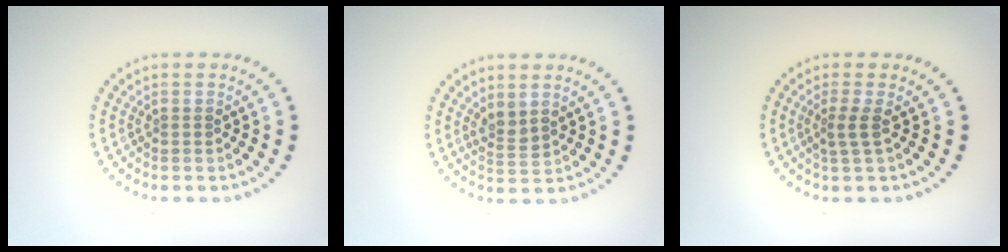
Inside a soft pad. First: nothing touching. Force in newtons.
{"total": 1.5, "press": 1.3, "slide": 0.7}
{"total": 1.7, "press": 1.1, "slide": 1.2}